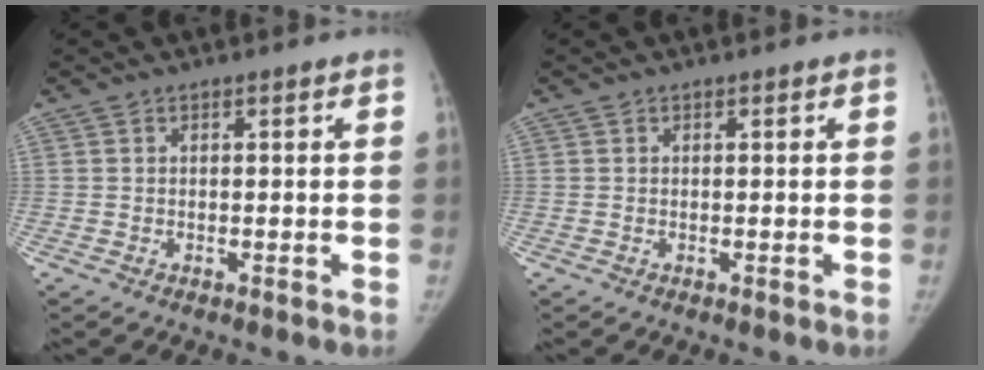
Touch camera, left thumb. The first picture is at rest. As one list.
[{"total": 0.0}]